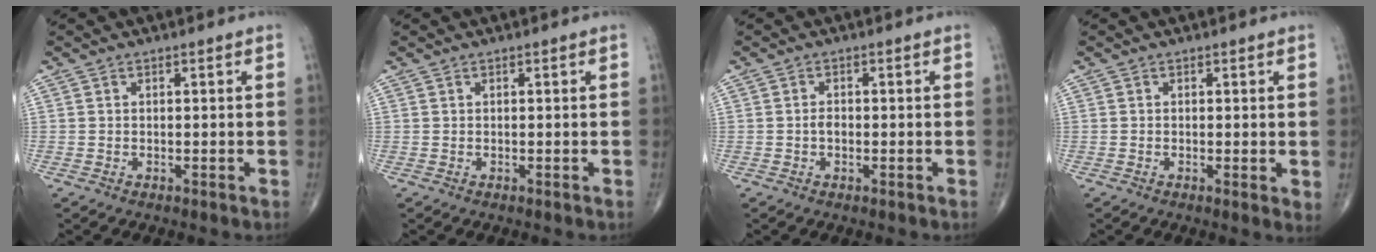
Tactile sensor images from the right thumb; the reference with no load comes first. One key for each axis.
{"total": 0.0}
{"total": 1.5, "fx": -0.4, "fy": 0.9, "fz": 1.1, "tx": -0.018, "ty": 0.002, "tz": -0.008}
{"total": 1.9, "fx": 0.0, "fy": 0.6, "fz": 1.8, "tx": -0.030, "ty": -0.008, "tz": -0.004}